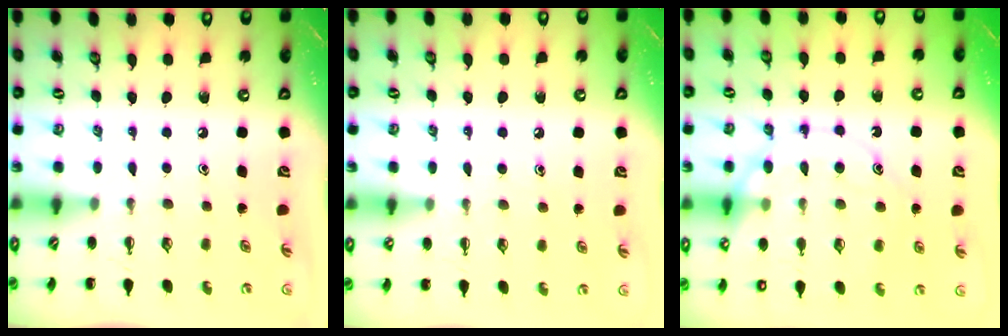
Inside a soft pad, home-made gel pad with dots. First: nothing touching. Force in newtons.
{"total": 6.5, "press": 6.4, "slide": 1.2}
{"total": 14.9, "press": 14.9, "slide": 0.8}